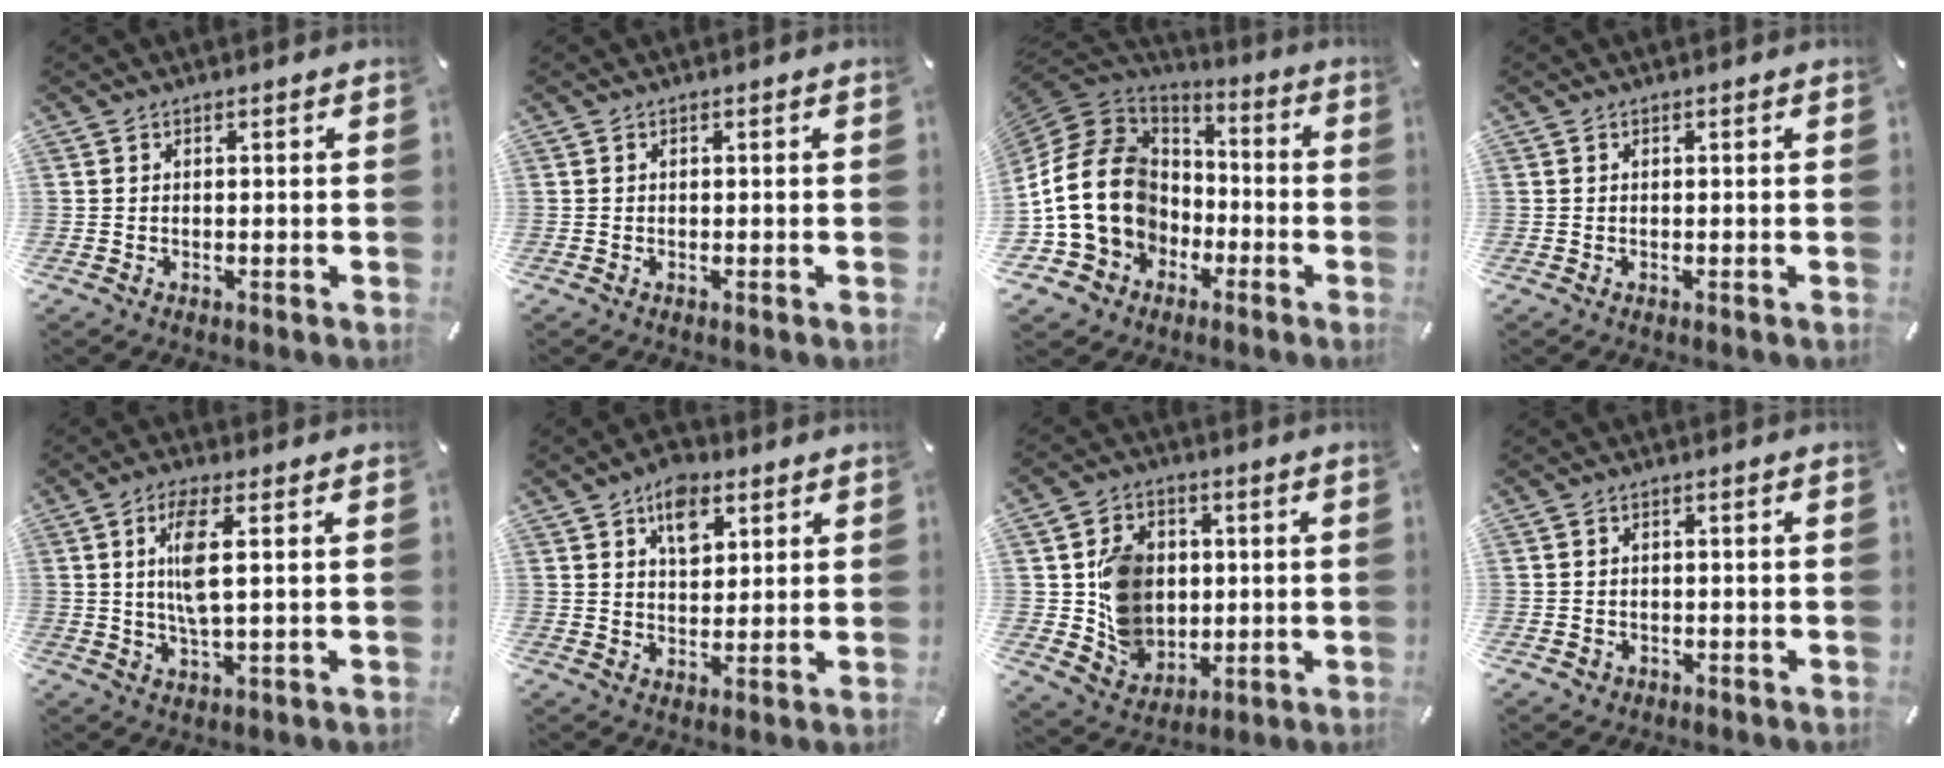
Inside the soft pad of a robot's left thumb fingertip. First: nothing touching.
{"total": 0.0}
{"total": 20.7, "force": [-2.4, 17.5, 10.8], "torque": [-0.232, 0.014, -0.027]}
{"total": 0.0}
{"total": 7.9, "force": [1.6, 2.0, 7.5], "torque": [-0.169, -0.005, 0.019]}
{"total": 8.0, "force": [4.3, 5.1, 4.4], "torque": [-0.054, -0.015, 0.071]}
{"total": 11.2, "force": [1.7, 10.0, 4.7], "torque": [-0.097, 0.005, 0.044]}
{"total": 1.5, "force": [-0.3, 1.4, 0.5], "torque": [-0.011, 0.005, -0.009]}